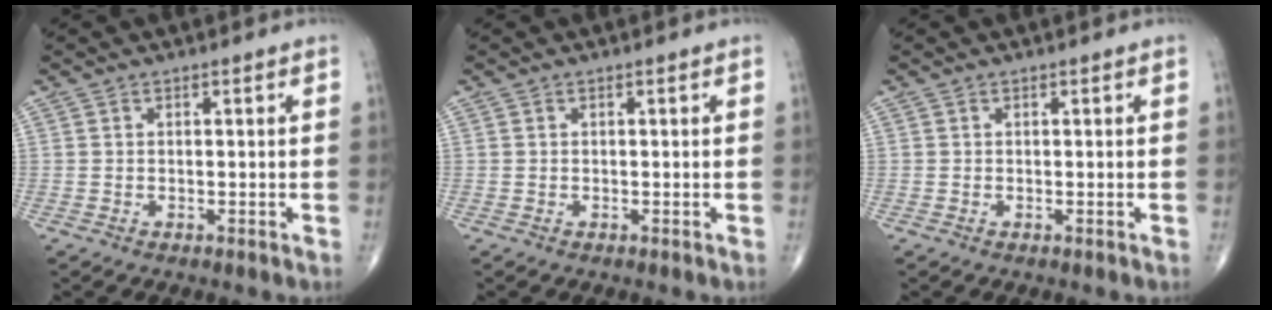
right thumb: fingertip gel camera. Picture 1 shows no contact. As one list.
[{"total": 0.0}, {"total": 0.0}]